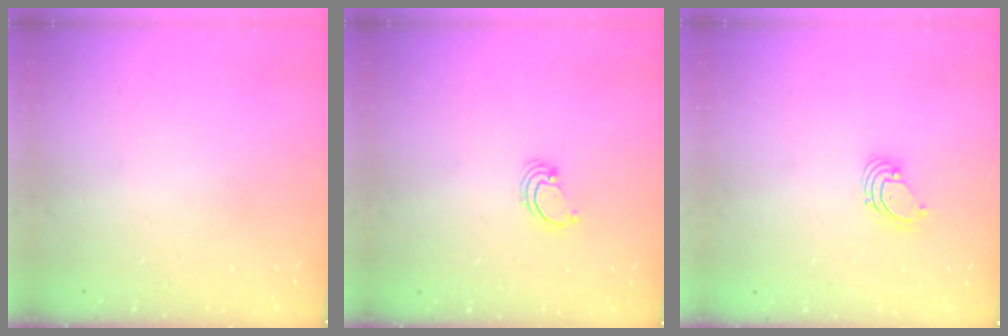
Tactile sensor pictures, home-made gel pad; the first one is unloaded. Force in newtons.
{"total": 2.3, "press": 2.3, "slide": 0.2}
{"total": 1.6, "press": 1.6, "slide": 0.1}